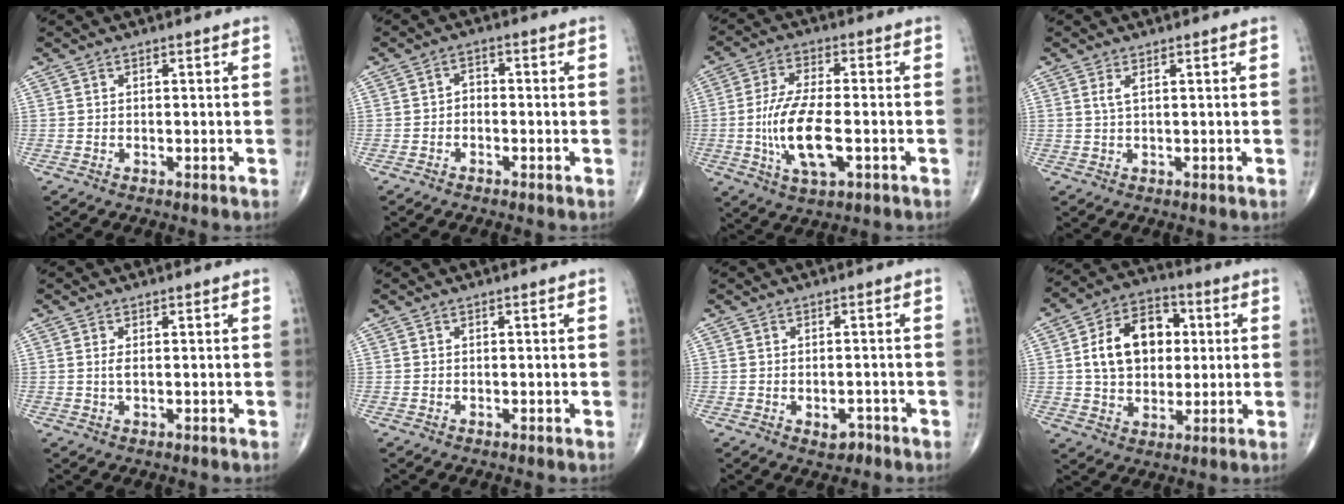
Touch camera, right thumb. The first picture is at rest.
{"total": 2.1, "force": [-0.8, 1.4, 1.2], "torque": [-0.009, 0.016, -0.022]}
{"total": 12.2, "force": [-2.5, 4.8, 11.0], "torque": [-0.218, 0.004, -0.044]}
{"total": 1.4, "force": [0.5, 0.3, 1.3], "torque": [-0.036, 0.003, 0.015]}
{"total": 1.3, "force": [0.1, 0.5, 1.2], "torque": [-0.028, -0.001, 0.004]}
{"total": 0.0}
{"total": 2.6, "force": [-1.4, 1.5, 1.6], "torque": [-0.011, 0.009, -0.016]}
{"total": 14.7, "force": [2.2, 10.3, 10.2], "torque": [-0.136, 0.013, 0.034]}